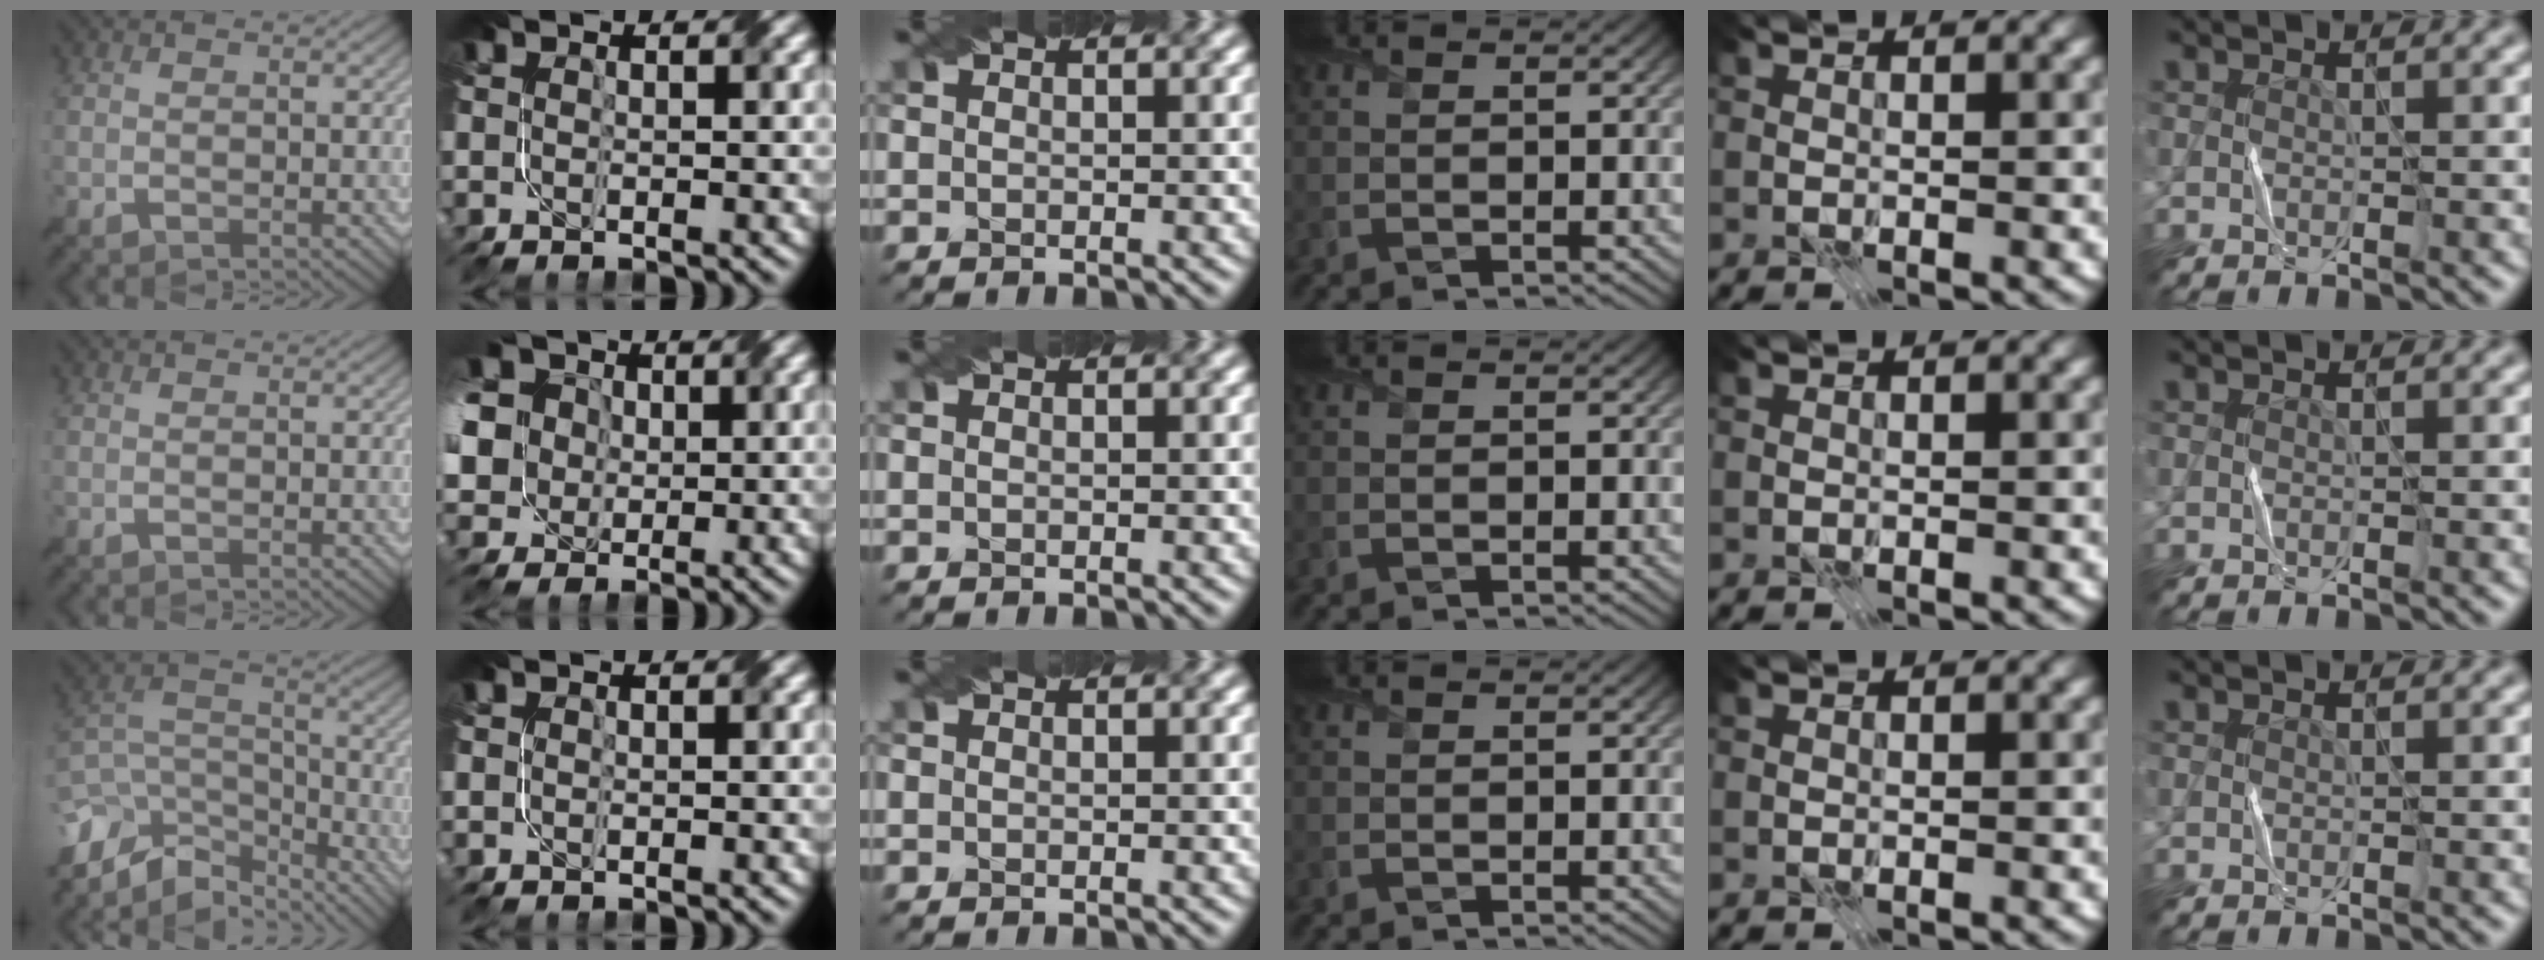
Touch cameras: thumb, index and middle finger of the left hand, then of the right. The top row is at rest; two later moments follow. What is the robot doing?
{"motion": "fold", "object": "coffee filter"}